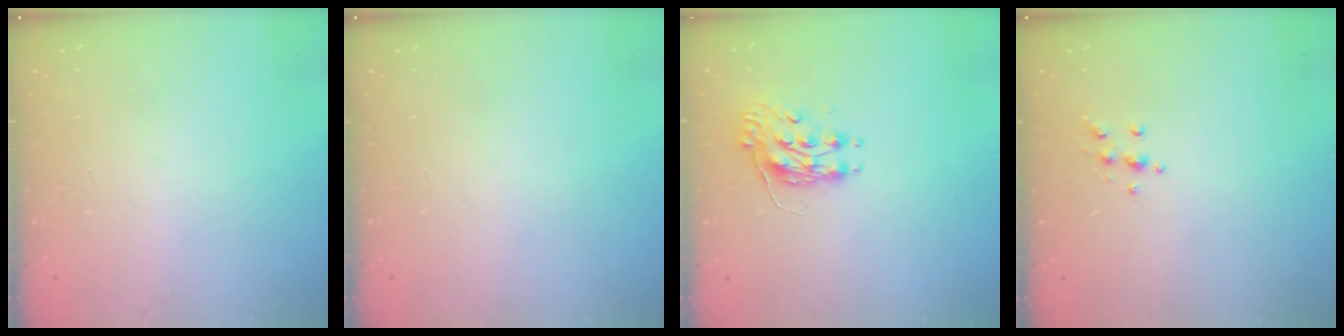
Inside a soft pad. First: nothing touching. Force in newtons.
{"total": 0.0}
{"total": 8.2, "press": 8.2, "slide": 0.3}
{"total": 5.4, "press": 5.3, "slide": 0.6}